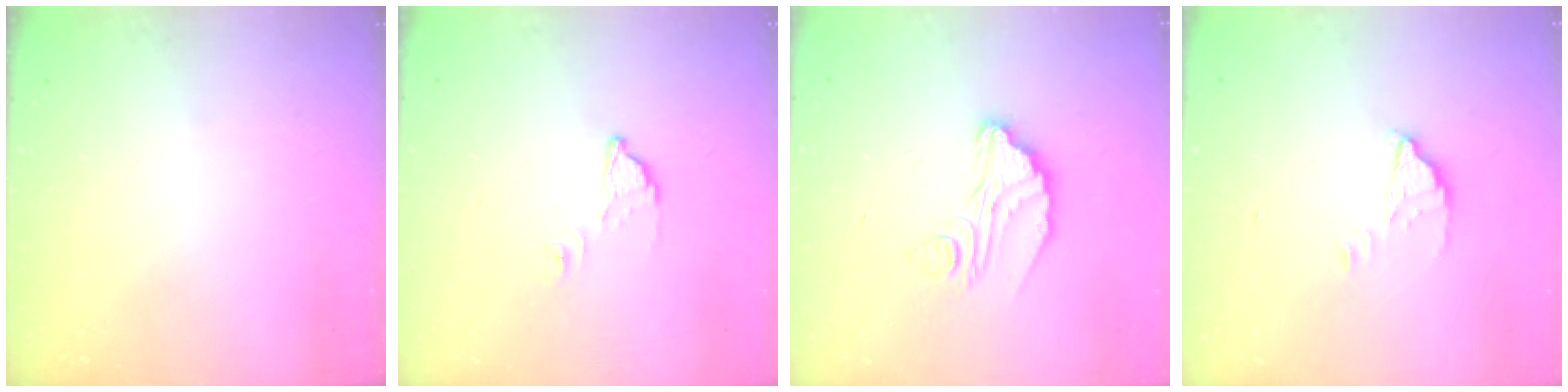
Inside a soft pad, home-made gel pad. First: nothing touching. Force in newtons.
{"total": 2.1, "press": 2.1, "slide": 0.1}
{"total": 10.4, "press": 10.4, "slide": 0.8}
{"total": 1.8, "press": 1.8, "slide": 0.1}